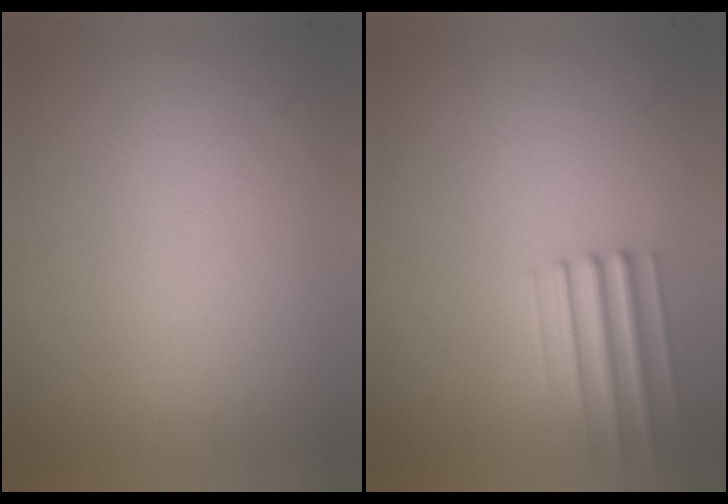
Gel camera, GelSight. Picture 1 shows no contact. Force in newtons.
{"total": 2.8}